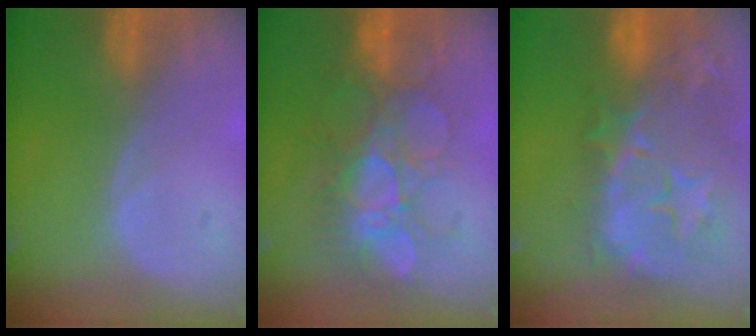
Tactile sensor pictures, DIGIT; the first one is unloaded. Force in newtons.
{"total": 8.6, "press": 8.3, "slide": 2.1}
{"total": 14.3, "press": 11.9, "slide": 8.0}